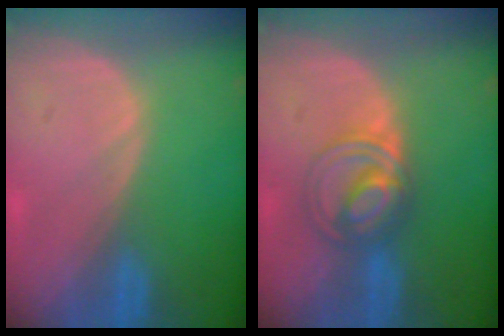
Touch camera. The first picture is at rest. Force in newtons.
{"total": 5.8, "press": 5.7, "slide": 0.7}